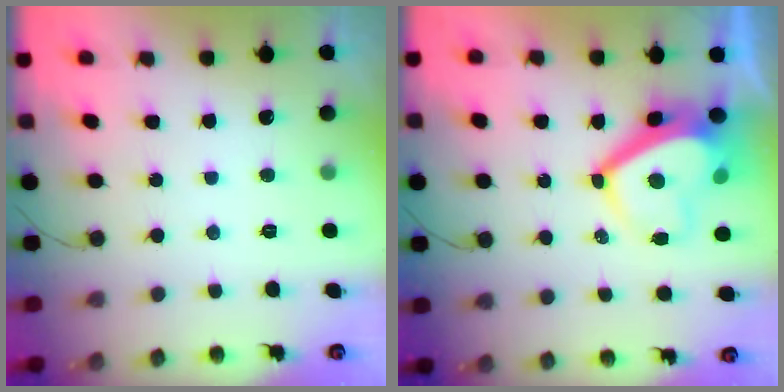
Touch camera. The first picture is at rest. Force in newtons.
{"total": 9.3, "press": 9.3, "slide": 1.0}